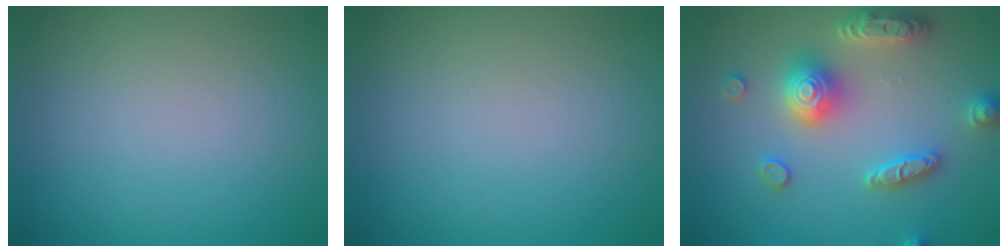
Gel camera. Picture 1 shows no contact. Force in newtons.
{"total": 0.0}
{"total": 5.5, "press": 5.4, "slide": 0.9}